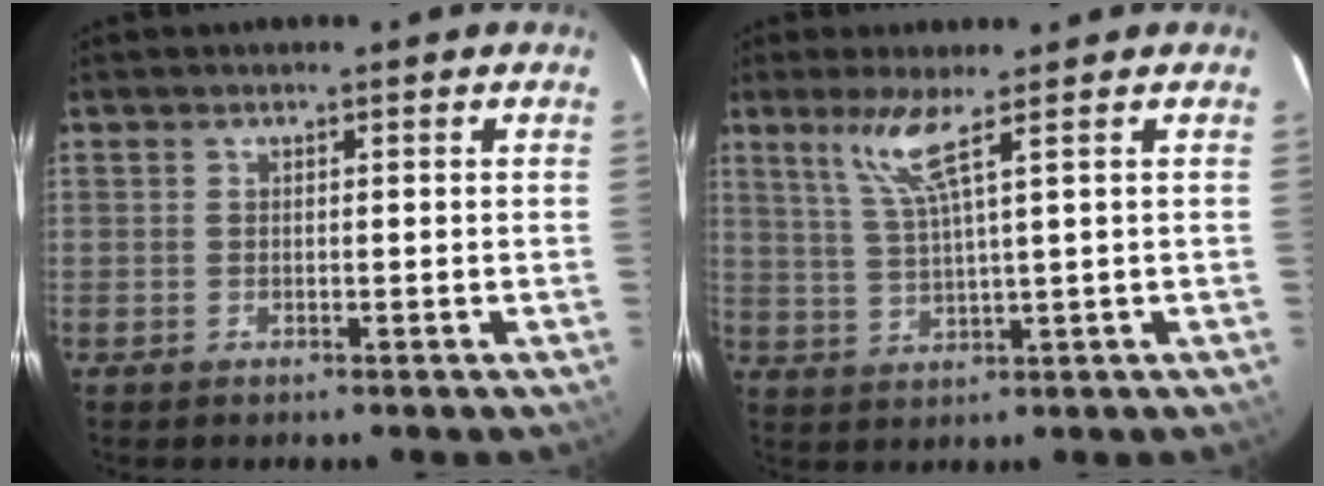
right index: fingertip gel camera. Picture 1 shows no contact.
{"total": 5.7, "force": [3.4, -0.9, 4.5], "torque": [-0.090, -0.006, 0.074]}